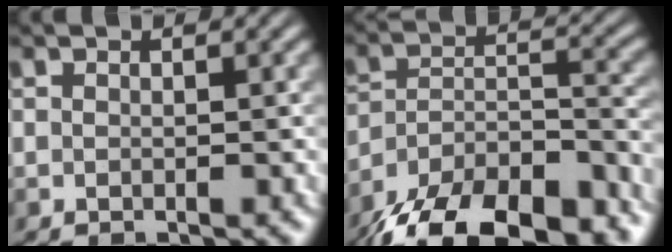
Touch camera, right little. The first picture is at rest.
{"total": 13.7, "force": [-11.6, 4.4, 5.9], "torque": [-0.115, -0.017, -0.185]}